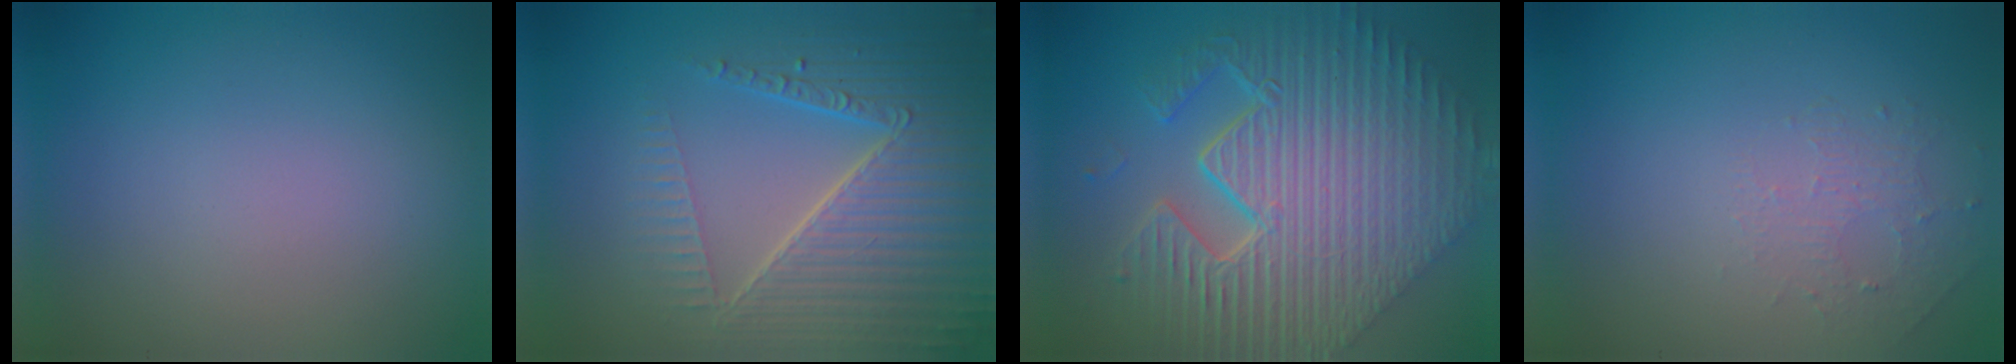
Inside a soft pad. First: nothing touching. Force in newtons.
{"total": 7.0, "press": 5.4, "slide": 4.4}
{"total": 12.0, "press": 7.8, "slide": 9.1}
{"total": 1.3, "press": 0.7, "slide": 1.2}